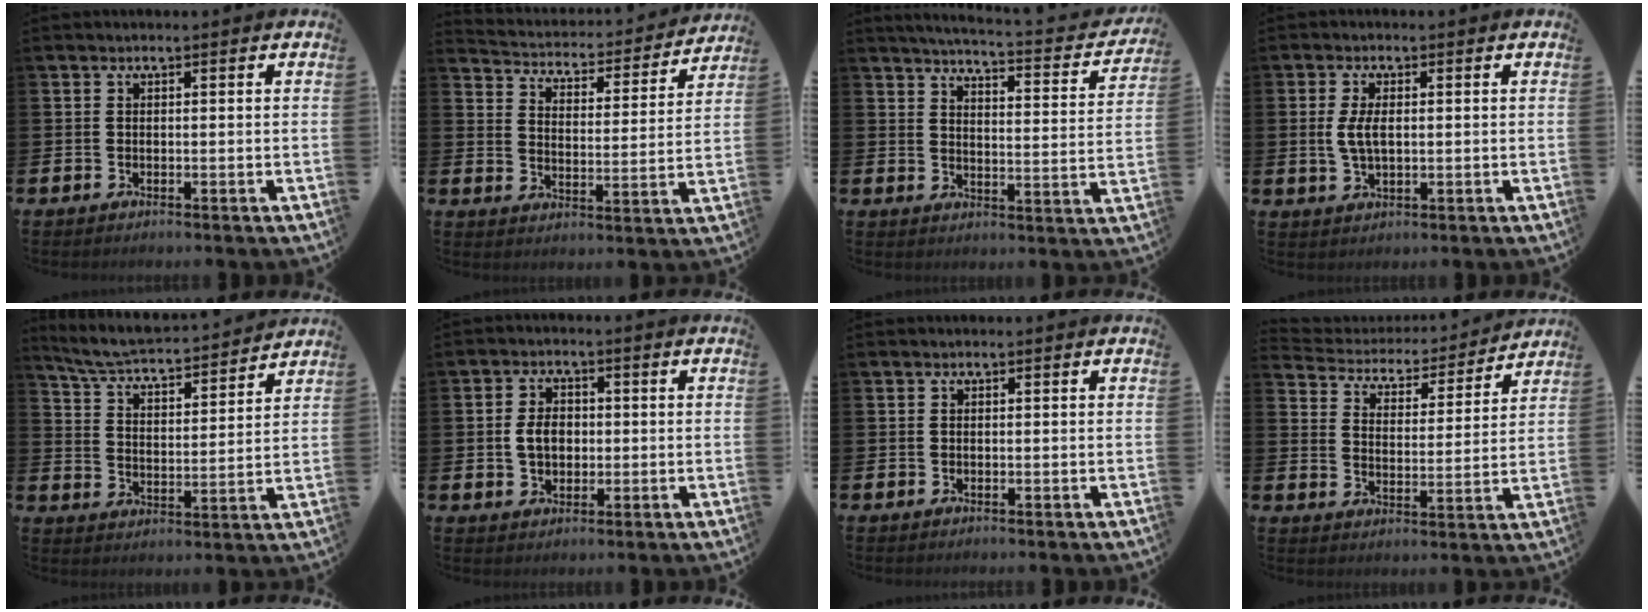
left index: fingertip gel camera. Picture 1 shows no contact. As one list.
[{"total": 4.0, "force": [3.8, 1.1, 0.5], "torque": [-0.034, -0.039, 0.056]}, {"total": 3.7, "force": [3.5, 0.0, 1.1], "torque": [-0.031, -0.038, 0.050]}, {"total": 3.6, "force": [0.5, 1.7, 3.1], "torque": [-0.056, 0.005, 0.006]}, {"total": 5.7, "force": [5.4, 0.5, 1.6], "torque": [-0.057, -0.048, 0.087]}, {"total": 4.0, "force": [0.1, 2.9, 2.7], "torque": [-0.034, 0.003, -0.006]}, {"total": 0.0}, {"total": 4.5, "force": [4.2, 1.4, 0.3], "torque": [-0.035, -0.039, 0.065]}]